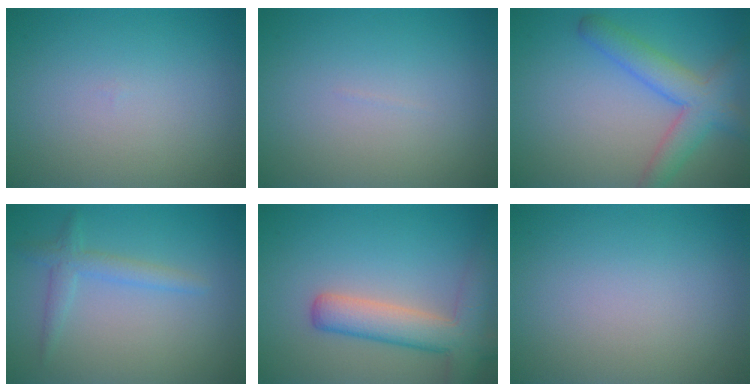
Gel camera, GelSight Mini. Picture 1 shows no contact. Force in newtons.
{"total": 0.0}
{"total": 4.8, "press": 4.8, "slide": 0.2}
{"total": 2.0, "press": 2.0, "slide": 0.1}
{"total": 5.6, "press": 5.6, "slide": 0.4}
{"total": 0.0}